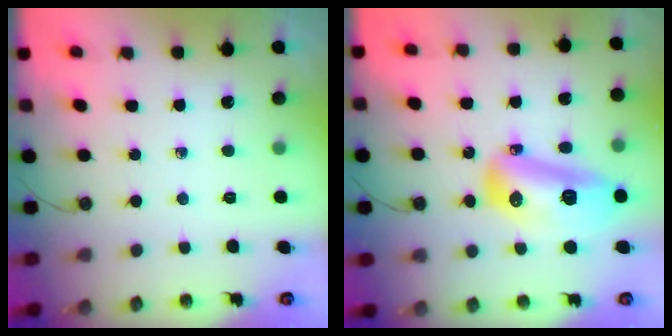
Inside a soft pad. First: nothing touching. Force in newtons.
{"total": 15.4, "press": 15.4, "slide": 1.4}